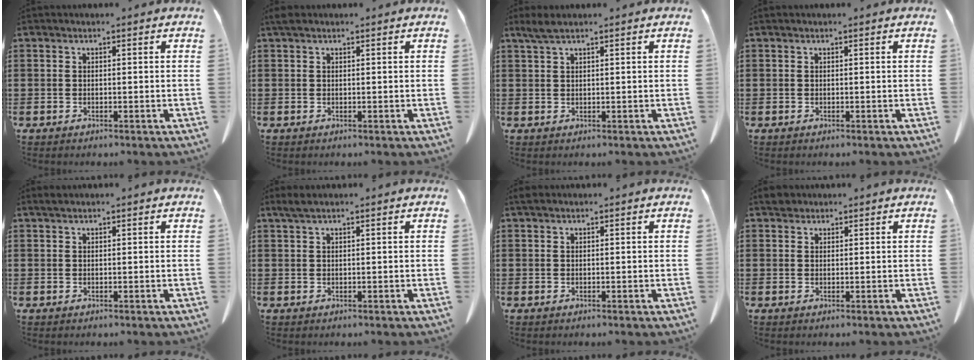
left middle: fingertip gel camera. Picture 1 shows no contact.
{"total": 0.8, "force": [0.5, 0.3, 0.6], "torque": [-0.014, 0.002, 0.009]}
{"total": 2.1, "force": [1.4, 0.3, 1.5], "torque": [-0.033, 0.001, 0.027]}
{"total": 0.0}
{"total": 0.7, "force": [0.5, 0.1, 0.4], "torque": [-0.010, 0.002, 0.009]}
{"total": 1.5, "force": [1.0, 0.2, 1.1], "torque": [-0.025, 0.001, 0.018]}
{"total": 0.6, "force": [0.4, 0.3, 0.4], "torque": [-0.011, 0.004, 0.006]}
{"total": 1.6, "force": [1.4, 0.7, 0.2], "torque": [-0.010, 0.004, 0.029]}